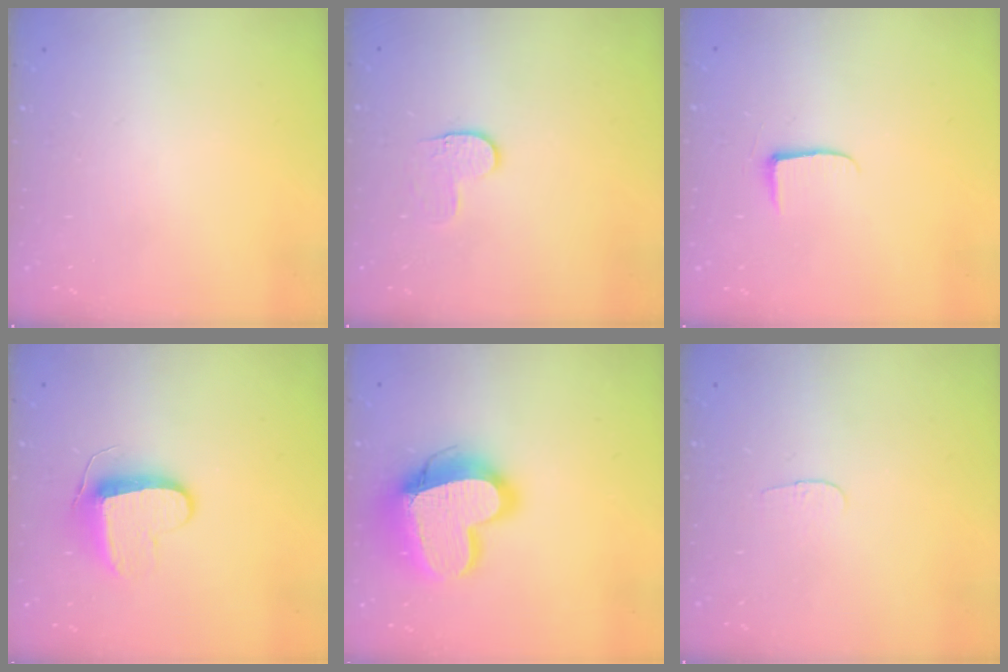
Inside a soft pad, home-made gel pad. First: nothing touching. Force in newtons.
{"total": 3.4, "press": 3.4, "slide": 0.3}
{"total": 5.3, "press": 5.2, "slide": 0.7}
{"total": 9.5, "press": 9.5, "slide": 0.0}
{"total": 19.4, "press": 19.3, "slide": 1.7}
{"total": 2.8, "press": 2.8, "slide": 0.3}